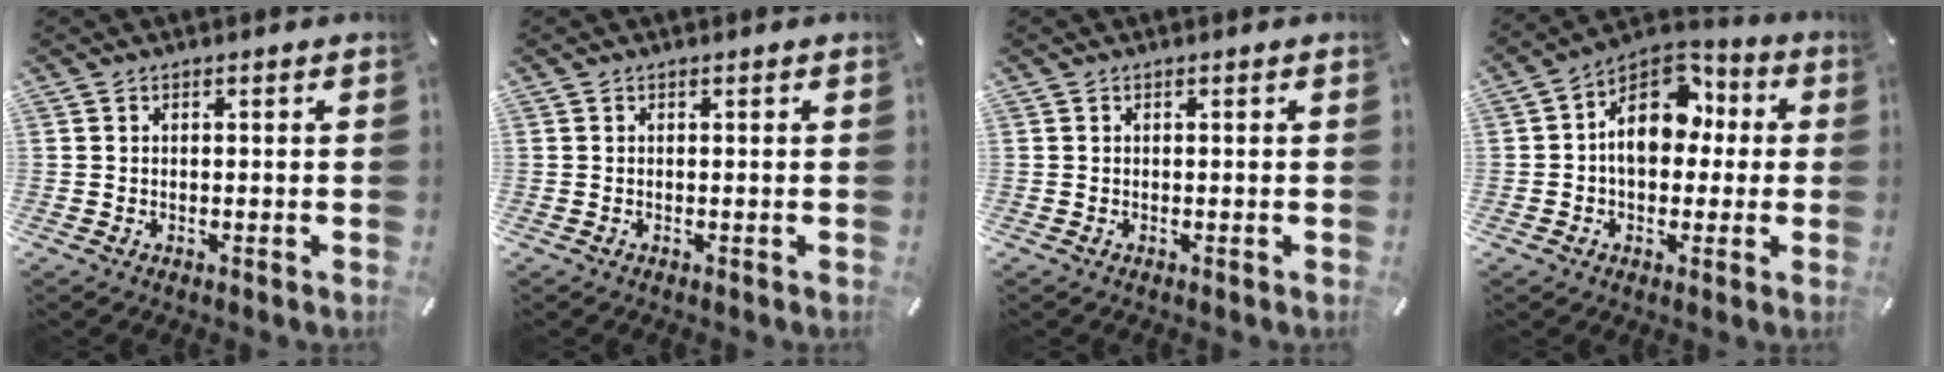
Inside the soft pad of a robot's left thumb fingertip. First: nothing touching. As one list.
[{"total": 0.0}, {"total": 0.0}, {"total": 13.5, "force": [1.5, 10.0, 8.9], "torque": [-0.135, -0.006, 0.024]}]